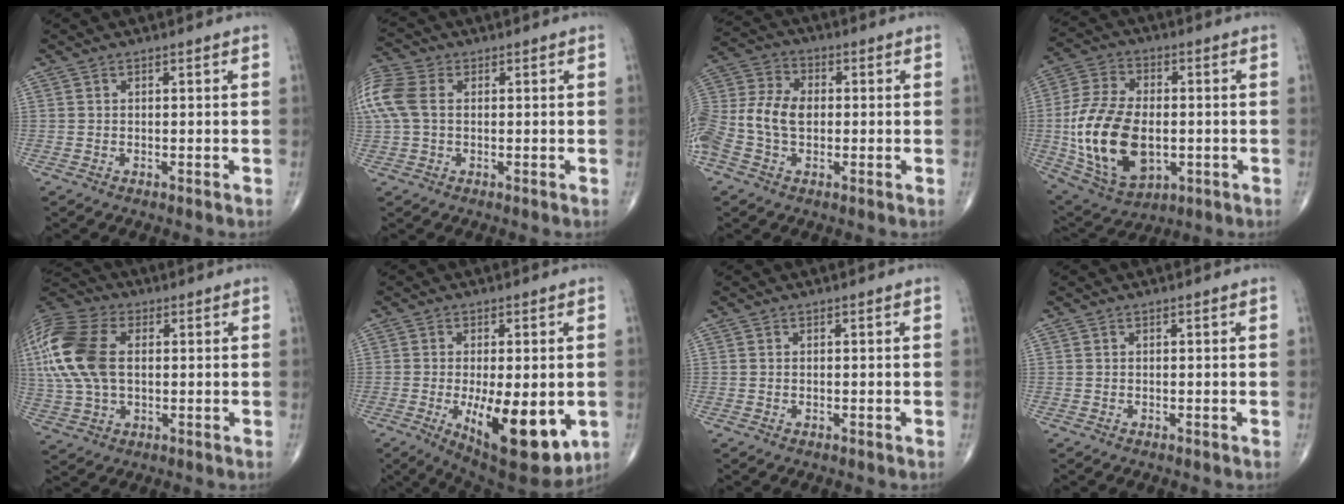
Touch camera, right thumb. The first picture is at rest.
{"total": 10.2, "force": [1.4, 7.0, 7.4], "torque": [-0.200, 0.025, 0.028]}
{"total": 12.7, "force": [-1.4, 8.4, 9.3], "torque": [-0.214, 0.024, -0.030]}
{"total": 20.4, "force": [-2.3, 12.2, 16.1], "torque": [-0.305, -0.002, -0.028]}
{"total": 20.4, "force": [3.0, 12.8, 15.6], "torque": [-0.381, 0.013, 0.053]}
{"total": 16.5, "force": [-4.0, 6.5, 14.6], "torque": [-0.197, -0.022, -0.040]}
{"total": 0.0}
{"total": 0.0}